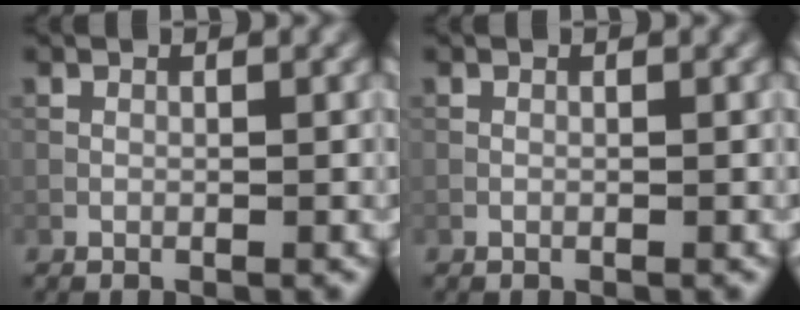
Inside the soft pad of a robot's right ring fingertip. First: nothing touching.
{"total": 0.0}